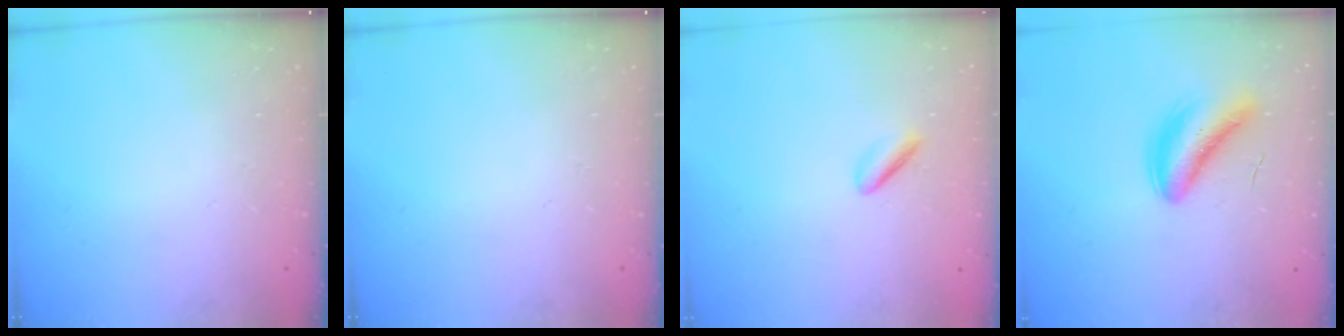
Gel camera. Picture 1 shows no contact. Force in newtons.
{"total": 0.0}
{"total": 1.8, "press": 1.7, "slide": 0.6}
{"total": 5.4, "press": 5.2, "slide": 1.4}